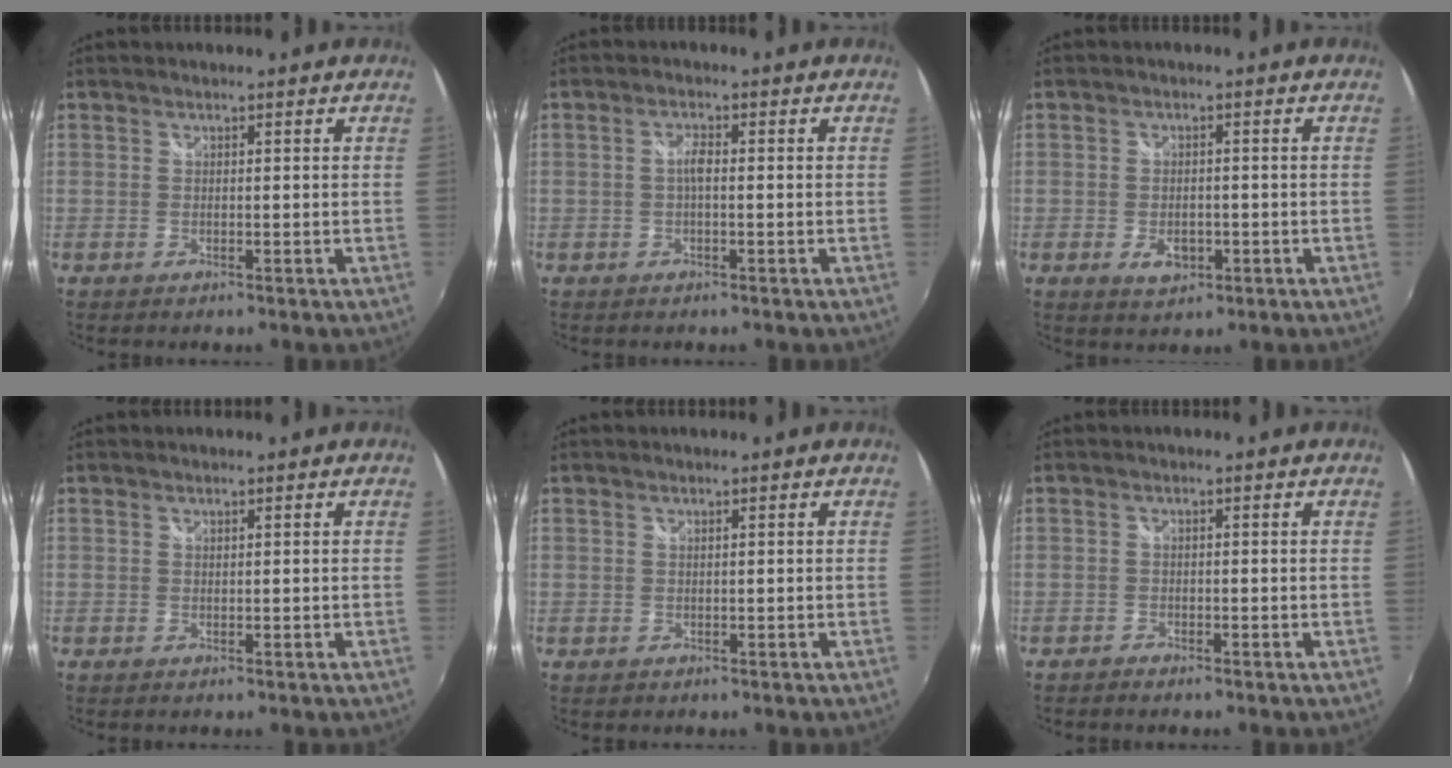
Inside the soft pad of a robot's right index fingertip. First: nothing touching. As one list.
[{"total": 2.0, "force": [-0.2, 0.5, 1.9], "torque": [-0.038, 0.005, -0.005]}, {"total": 4.2, "force": [-1.4, 2.6, 2.9], "torque": [-0.055, -0.007, -0.019]}, {"total": 0.0}, {"total": 0.6, "force": [0.2, 0.6, 0.0], "torque": [0.002, 0.001, 0.002]}, {"total": 1.1, "force": [-1.1, 0.3, 0.2], "torque": [-0.013, -0.003, -0.021]}]